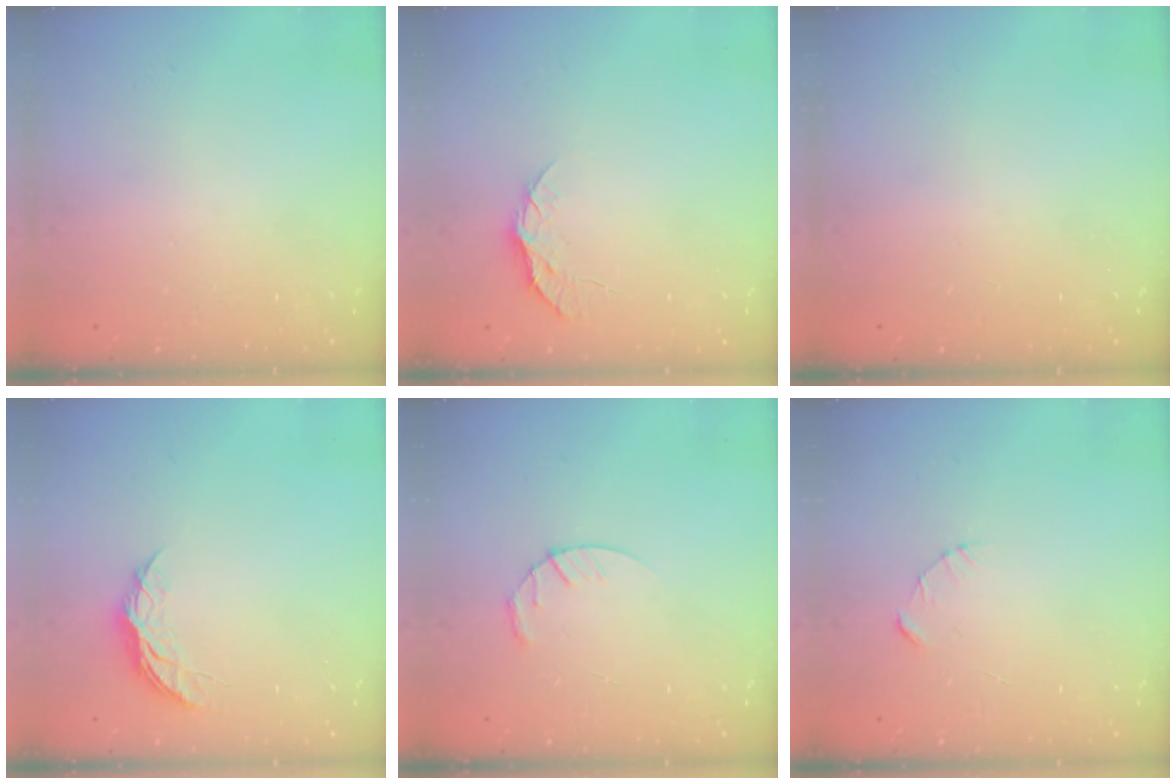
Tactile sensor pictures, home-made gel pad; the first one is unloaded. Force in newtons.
{"total": 8.1, "press": 8.1, "slide": 0.7}
{"total": 0.0}
{"total": 5.2, "press": 5.1, "slide": 0.5}
{"total": 3.9, "press": 3.9, "slide": 0.5}
{"total": 2.3, "press": 2.3, "slide": 0.3}